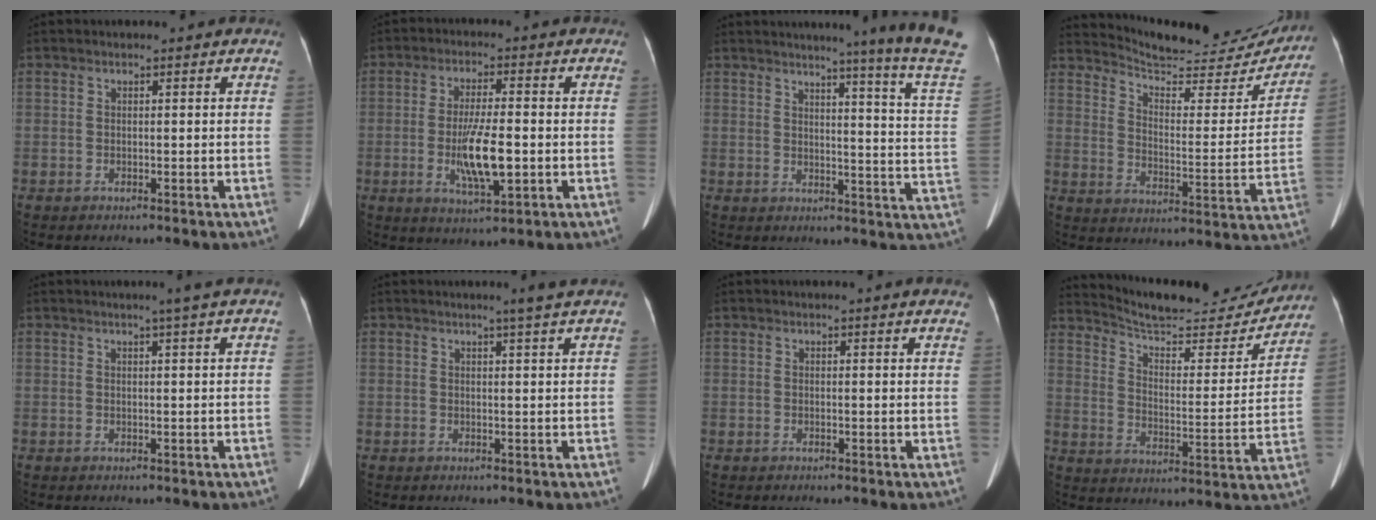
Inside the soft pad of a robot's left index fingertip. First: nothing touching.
{"total": 7.9, "force": [-2.0, 1.5, 7.5], "torque": [-0.142, -0.029, -0.036]}
{"total": 16.9, "force": [14.1, -3.8, 8.5], "torque": [-0.117, -0.121, 0.149]}
{"total": 21.2, "force": [20.1, 3.9, 5.2], "torque": [-0.069, -0.073, 0.257]}
{"total": 2.2, "force": [1.5, -1.0, 1.3], "torque": [-0.016, -0.021, 0.018]}
{"total": 3.1, "force": [2.3, -1.1, 1.7], "torque": [-0.020, -0.021, 0.022]}
{"total": 7.5, "force": [7.1, 0.1, 2.4], "torque": [-0.020, -0.029, 0.051]}
{"total": 21.7, "force": [20.5, 4.0, 5.8], "torque": [-0.086, -0.058, 0.275]}